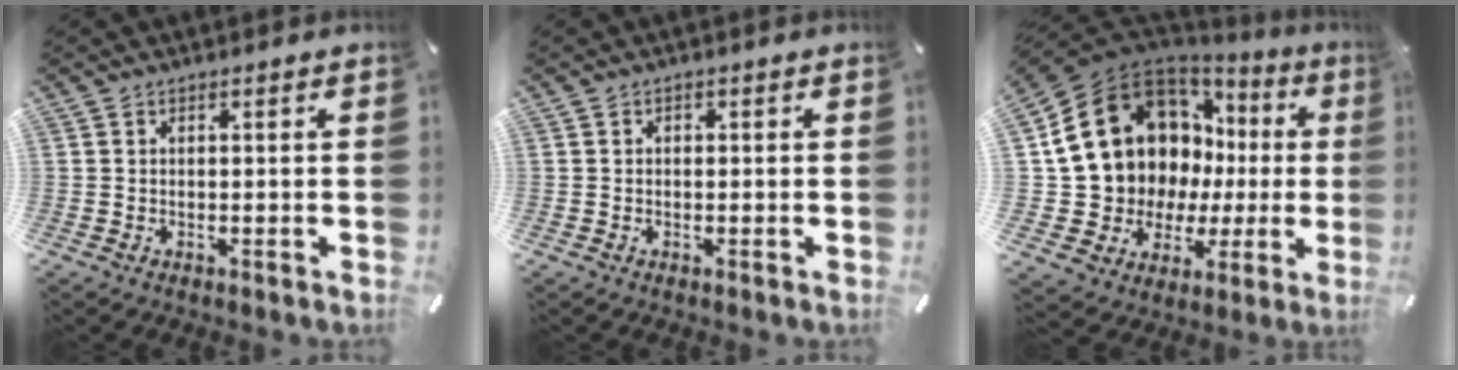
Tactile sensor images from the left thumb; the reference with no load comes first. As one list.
[{"total": 0.5, "force": [0.0, 0.5, 0.2], "torque": [-0.003, 0.003, -0.001]}, {"total": 19.7, "force": [6.1, 16.1, 9.7], "torque": [-0.182, -0.042, 0.140]}]